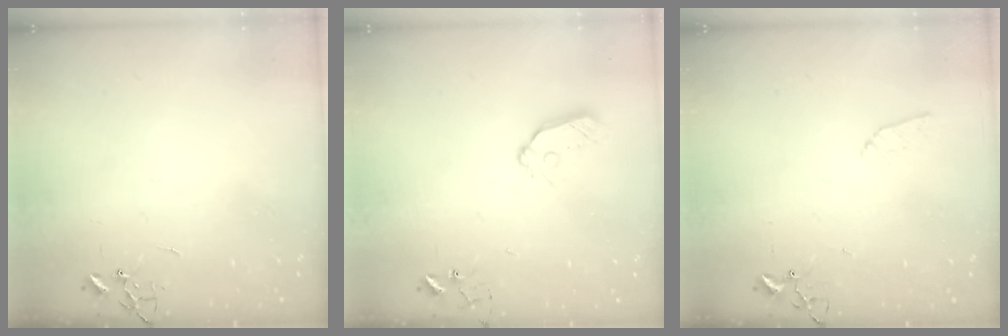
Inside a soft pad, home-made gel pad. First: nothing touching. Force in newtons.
{"total": 8.4, "press": 8.4, "slide": 0.7}
{"total": 6.6, "press": 6.5, "slide": 0.7}